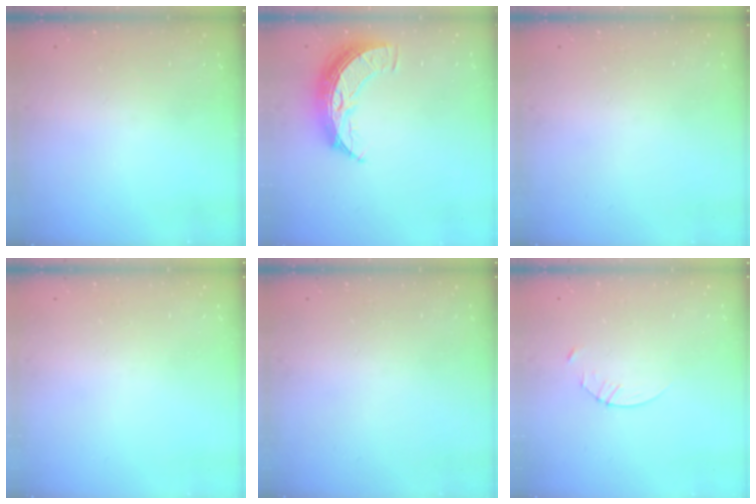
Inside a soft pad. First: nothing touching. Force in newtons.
{"total": 9.4, "press": 9.4, "slide": 0.7}
{"total": 0.0}
{"total": 0.0}
{"total": 0.0}
{"total": 2.9, "press": 2.9, "slide": 0.4}